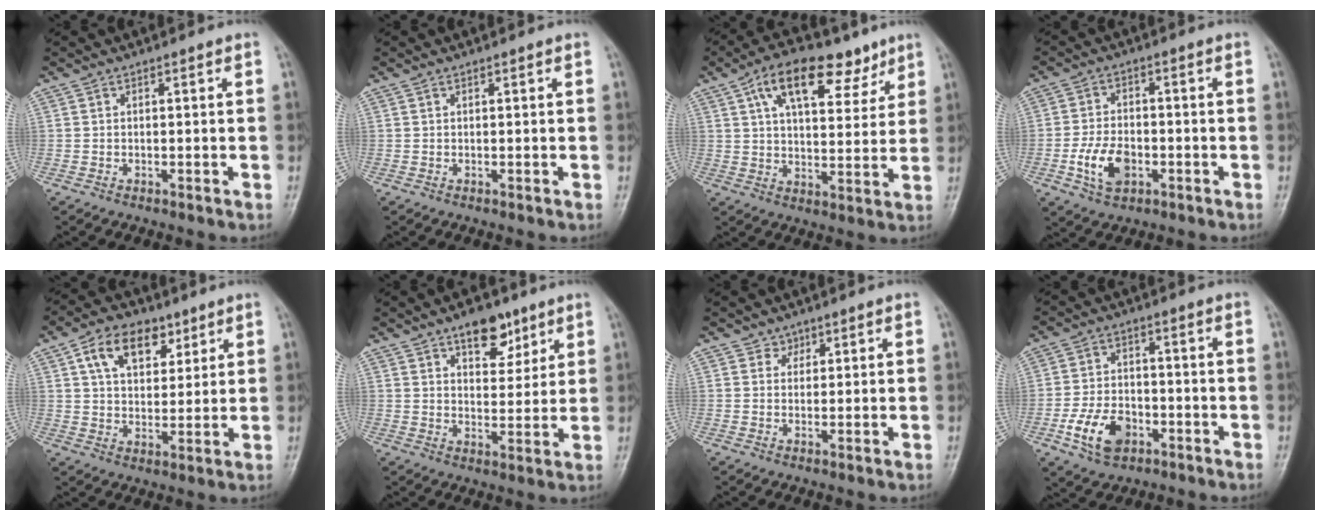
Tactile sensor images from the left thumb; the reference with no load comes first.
{"total": 0.0}
{"total": 15.1, "force": [8.2, 7.5, 10.2], "torque": [-0.125, -0.017, 0.132]}
{"total": 7.8, "force": [-2.6, 4.9, 5.4], "torque": [-0.095, 0.011, -0.048]}
{"total": 10.9, "force": [5.3, 6.8, 6.6], "torque": [-0.080, -0.016, 0.091]}
{"total": 8.3, "force": [5.2, 4.4, 4.8], "torque": [-0.034, -0.029, 0.079]}
{"total": 1.7, "force": [1.0, 1.4, -0.1], "torque": [0.021, -0.006, 0.012]}
{"total": 9.1, "force": [-4.0, 5.9, 5.7], "torque": [-0.091, 0.019, -0.070]}